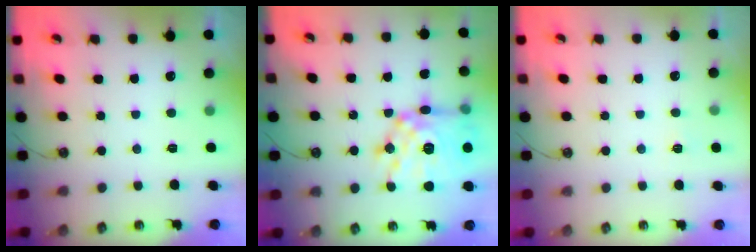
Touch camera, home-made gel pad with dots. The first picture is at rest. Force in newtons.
{"total": 21.0, "press": 20.9, "slide": 2.1}
{"total": 3.3, "press": 3.3, "slide": 0.4}